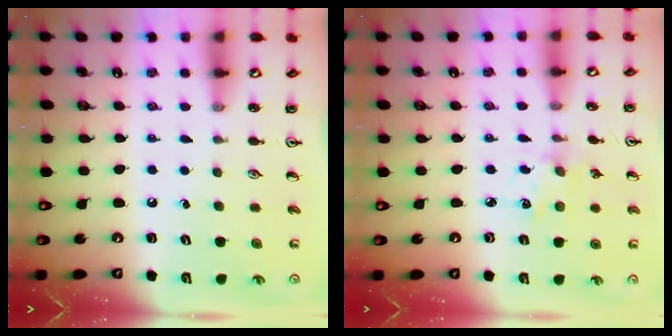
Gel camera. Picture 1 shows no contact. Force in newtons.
{"total": 2.5, "press": 2.4, "slide": 0.4}